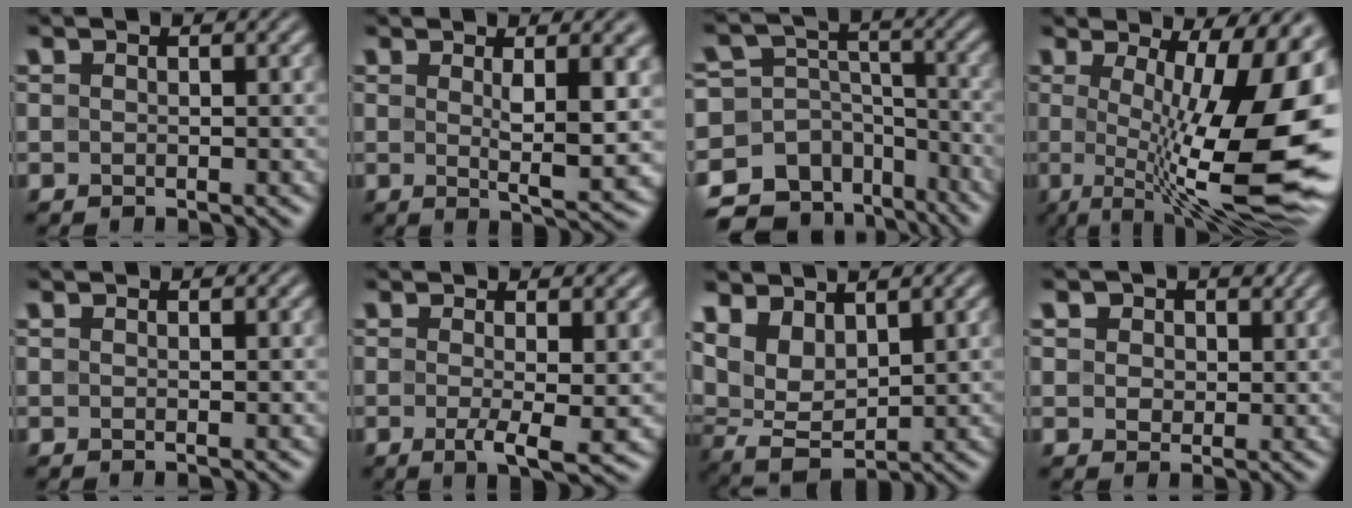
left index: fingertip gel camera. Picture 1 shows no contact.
{"total": 6.5, "force": [1.2, 1.4, 6.3], "torque": [-0.086, -0.010, 0.021]}
{"total": 14.7, "force": [-9.3, 10.6, 4.3], "torque": [-0.099, -0.029, -0.128]}
{"total": 15.3, "force": [-0.5, 4.4, 14.7], "torque": [-0.185, 0.002, -0.009]}
{"total": 0.0}
{"total": 3.8, "force": [-0.4, 0.8, 3.7], "torque": [-0.062, -0.010, -0.006]}
{"total": 5.7, "force": [3.0, 3.0, 3.8], "torque": [-0.083, 0.001, 0.056]}
{"total": 3.9, "force": [2.0, 2.8, 1.9], "torque": [-0.047, 0.007, 0.023]}